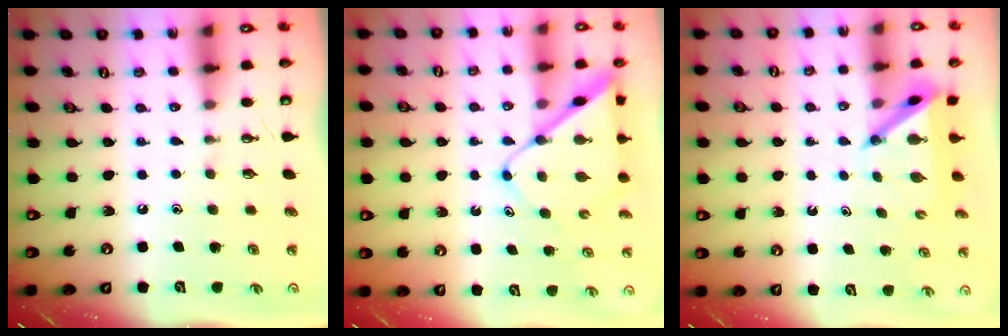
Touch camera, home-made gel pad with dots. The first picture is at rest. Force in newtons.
{"total": 9.4, "press": 9.4, "slide": 0.7}
{"total": 5.1, "press": 5.0, "slide": 0.3}